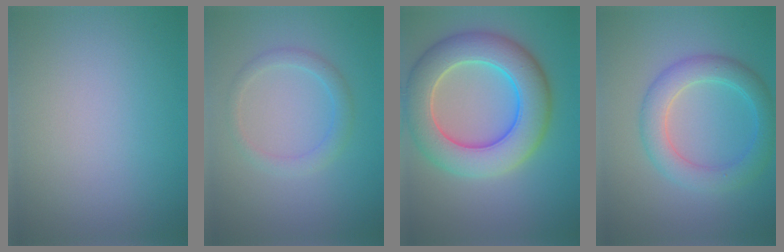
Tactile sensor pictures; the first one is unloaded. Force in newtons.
{"total": 1.8, "press": 1.8, "slide": 0.0}
{"total": 9.1, "press": 9.1, "slide": 0.6}
{"total": 4.3, "press": 4.3, "slide": 0.1}